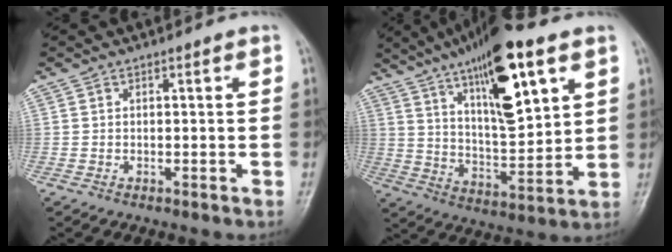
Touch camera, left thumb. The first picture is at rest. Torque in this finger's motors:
{"motor_torque": [2.27, 2.40, 1.28, -1.50, 0.15]}